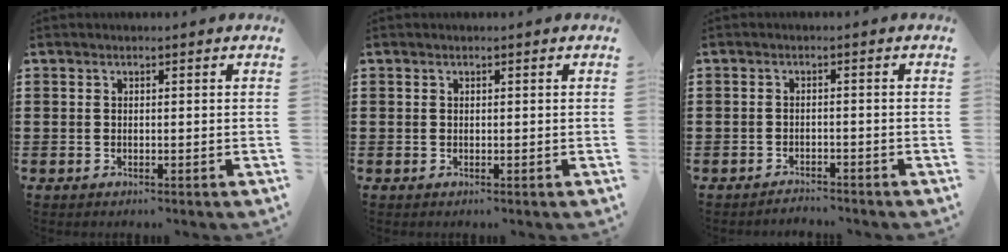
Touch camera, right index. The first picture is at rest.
{"total": 0.0}
{"total": 1.8, "force": [-1.8, 0.0, -0.3], "torque": [0.000, 0.002, -0.039]}